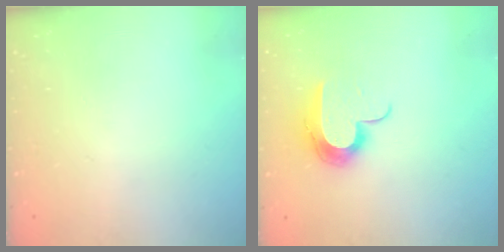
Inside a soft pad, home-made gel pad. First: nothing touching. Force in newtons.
{"total": 11.3, "press": 11.2, "slide": 0.7}